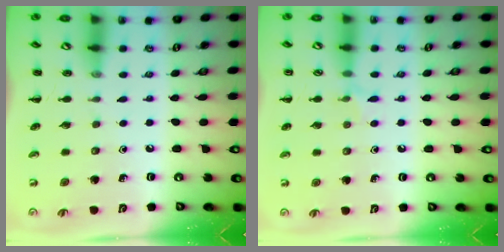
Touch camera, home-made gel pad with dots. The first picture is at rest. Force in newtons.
{"total": 4.9, "press": 4.6, "slide": 1.7}